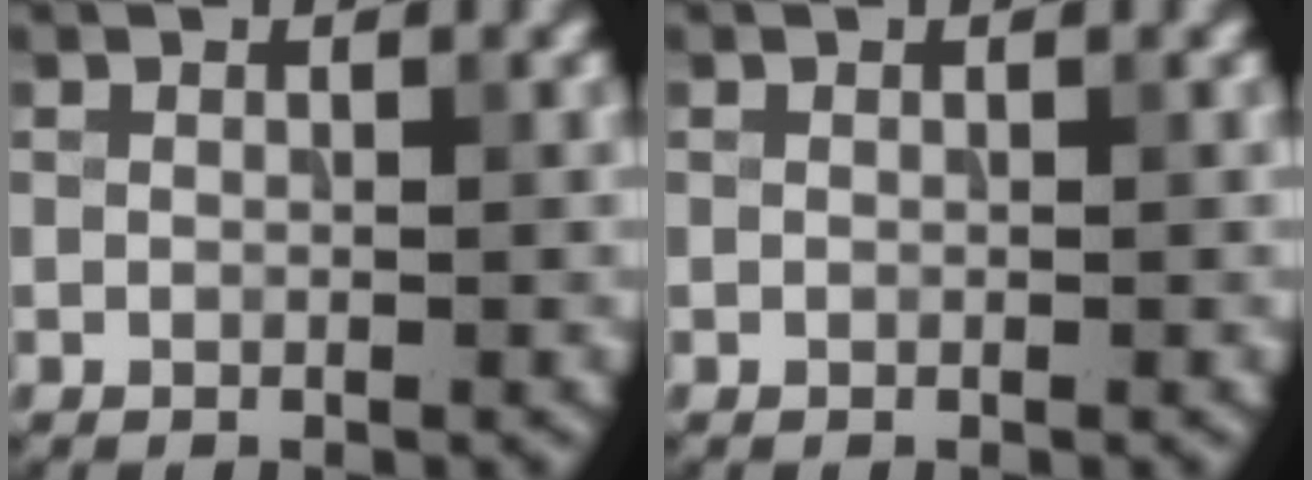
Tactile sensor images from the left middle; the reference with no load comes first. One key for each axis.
{"total": 0.0}